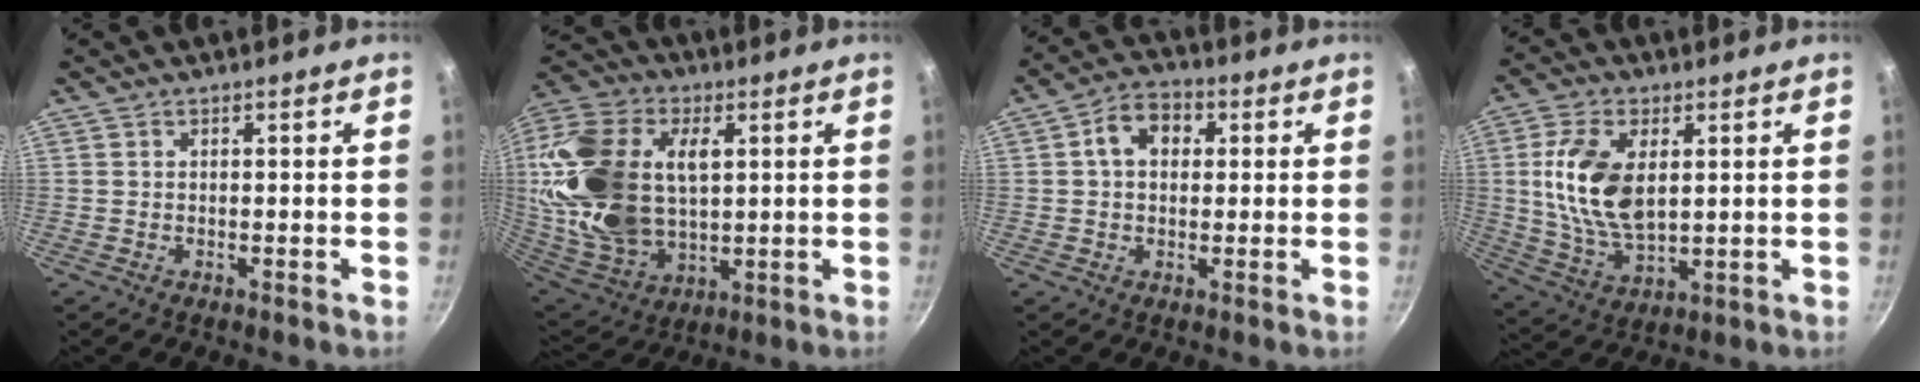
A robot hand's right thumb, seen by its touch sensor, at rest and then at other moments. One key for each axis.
{"total": 26.7, "fx": 4.8, "fy": 17.1, "fz": 20.0, "tx": -0.398, "ty": -0.009, "tz": 0.093}
{"total": 7.5, "fx": 1.6, "fy": 5.5, "fz": 4.8, "tx": -0.052, "ty": 0.016, "tz": 0.013}
{"total": 14.4, "fx": 2.6, "fy": 8.2, "fz": 11.6, "tx": -0.215, "ty": -0.013, "tz": 0.055}